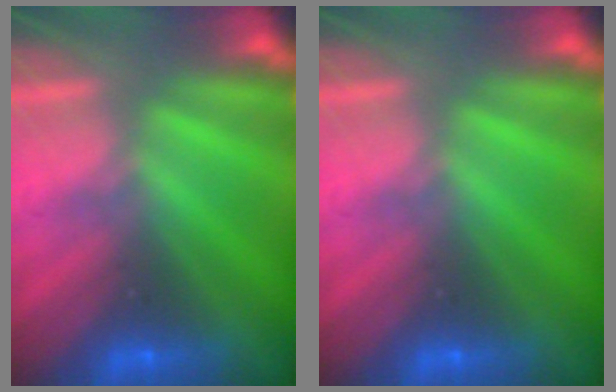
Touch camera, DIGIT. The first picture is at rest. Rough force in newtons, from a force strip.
{"total": 0.0}